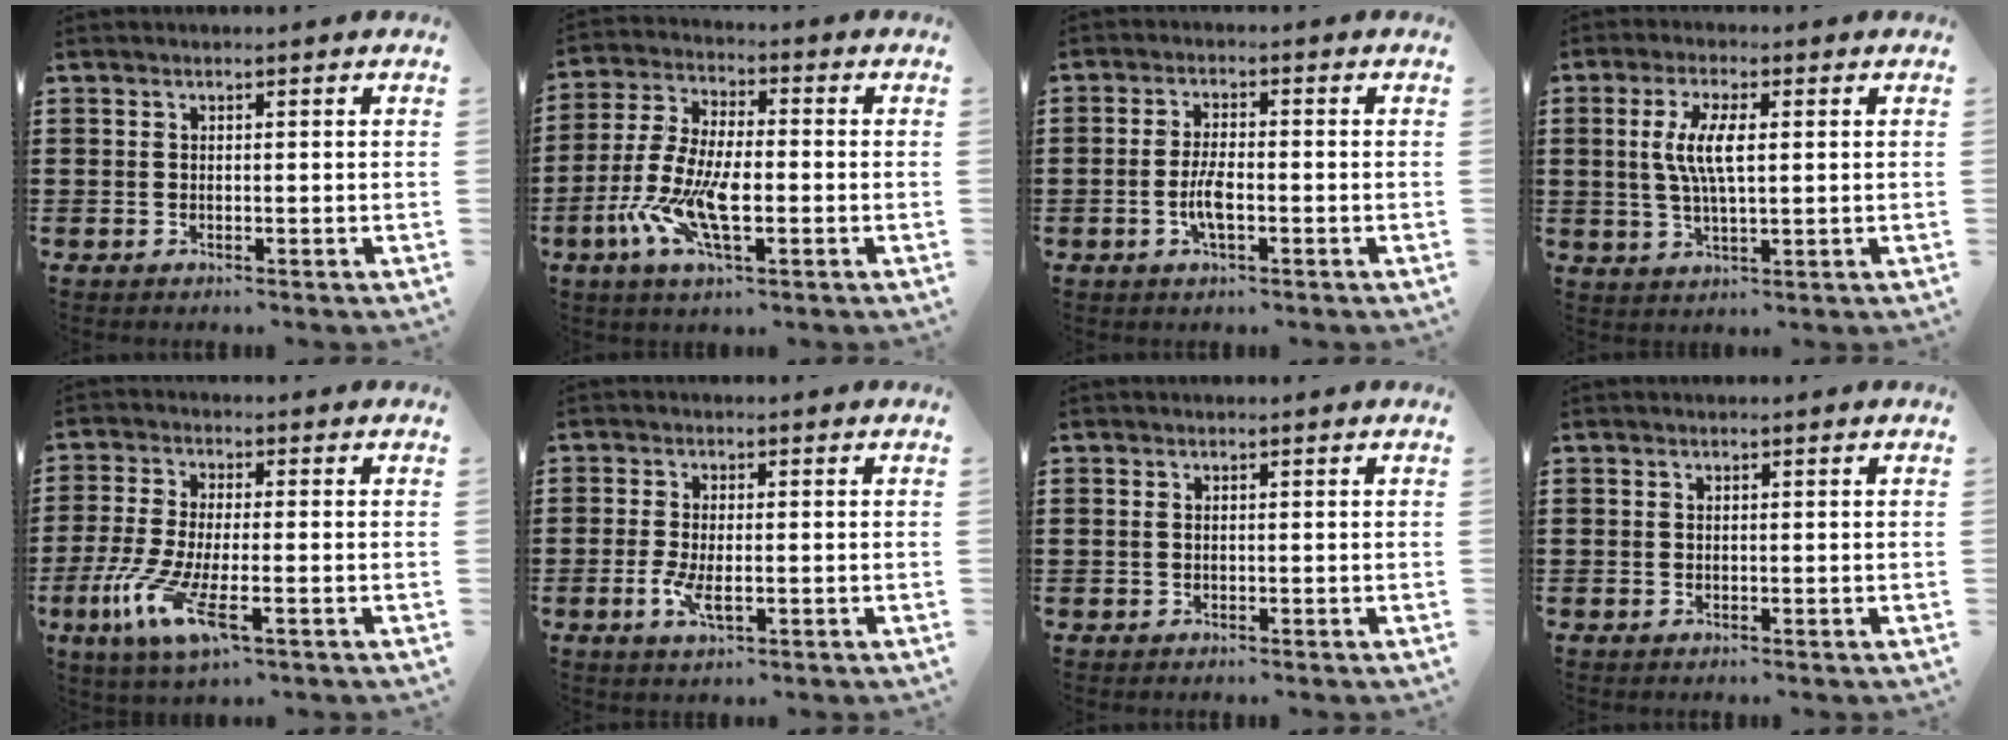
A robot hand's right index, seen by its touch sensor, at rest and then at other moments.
{"total": 10.5, "force": [-3.8, 3.8, 9.1], "torque": [-0.217, -0.013, -0.075]}
{"total": 4.2, "force": [-1.3, 1.1, 3.8], "torque": [-0.086, -0.005, -0.029]}
{"total": 6.4, "force": [0.9, 1.9, 6.0], "torque": [-0.132, 0.001, 0.009]}
{"total": 8.7, "force": [-3.9, 2.2, 7.5], "torque": [-0.168, -0.015, -0.071]}
{"total": 3.9, "force": [-1.2, 1.4, 3.5], "torque": [-0.081, -0.006, -0.025]}
{"total": 0.6, "force": [0.1, 0.4, 0.4], "torque": [-0.009, 0.002, 0.001]}
{"total": 0.0}